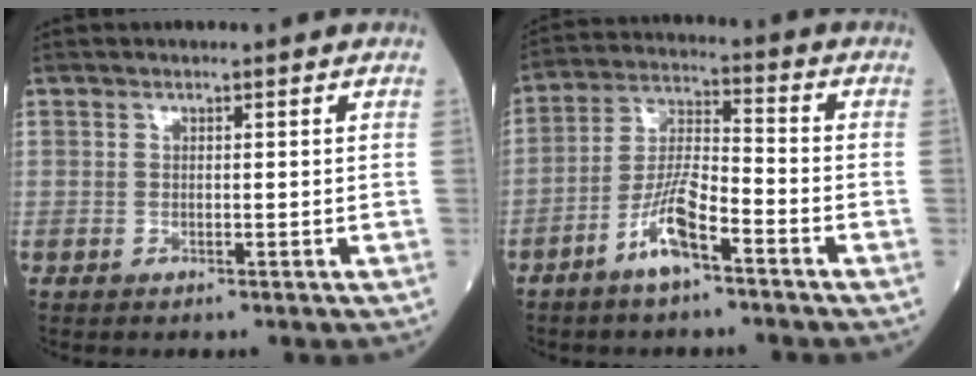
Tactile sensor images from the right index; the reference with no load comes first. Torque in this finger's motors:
{"motor_torque": [1.00, -0.61, 0.51, 0.18]}